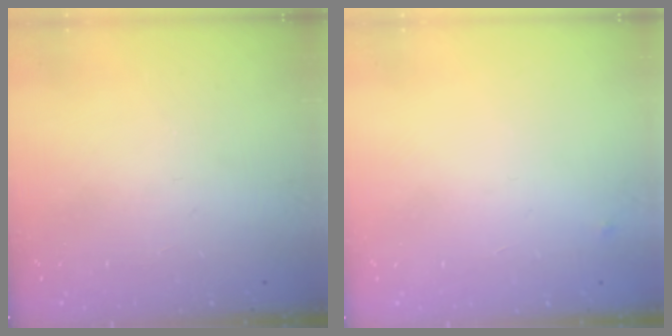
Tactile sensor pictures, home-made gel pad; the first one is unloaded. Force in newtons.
{"total": 2.5, "press": 2.4, "slide": 0.4}